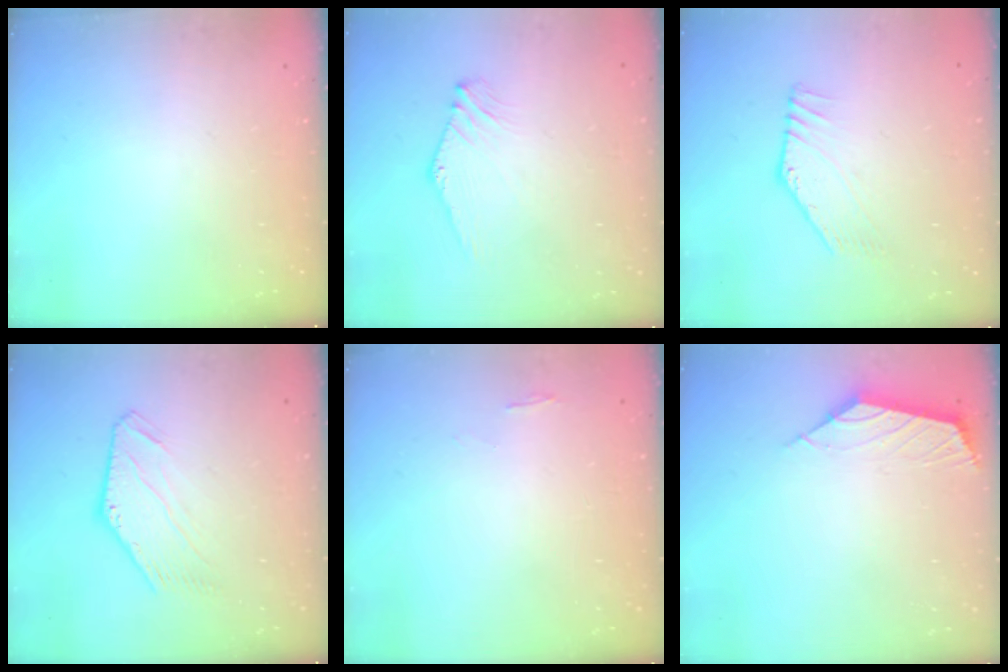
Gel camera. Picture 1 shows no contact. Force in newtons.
{"total": 0.6, "press": 0.5, "slide": 0.3}
{"total": 2.8, "press": 2.8, "slide": 0.2}
{"total": 3.2, "press": 3.2, "slide": 0.4}
{"total": 0.7, "press": 0.6, "slide": 0.4}
{"total": 2.7, "press": 2.6, "slide": 0.7}